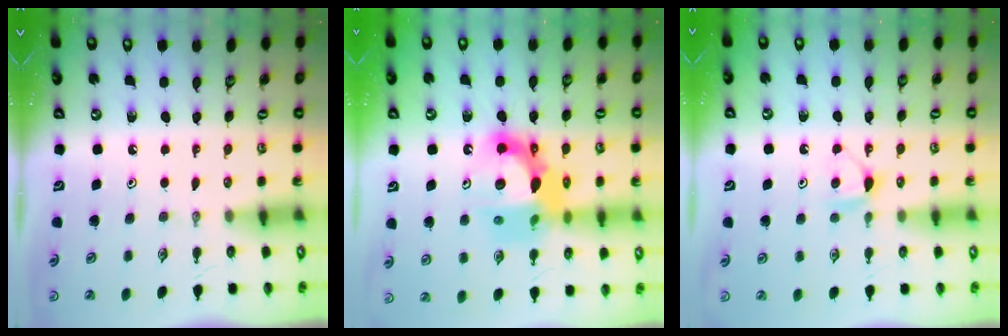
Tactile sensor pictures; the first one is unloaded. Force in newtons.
{"total": 15.0, "press": 14.9, "slide": 1.2}
{"total": 6.0, "press": 6.0, "slide": 0.8}